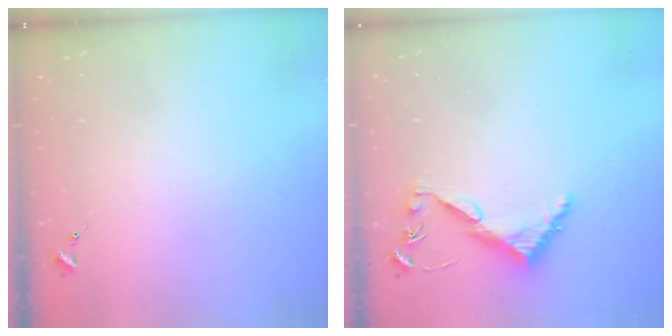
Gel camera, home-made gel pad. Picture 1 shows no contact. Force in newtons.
{"total": 6.2, "press": 6.2, "slide": 0.5}